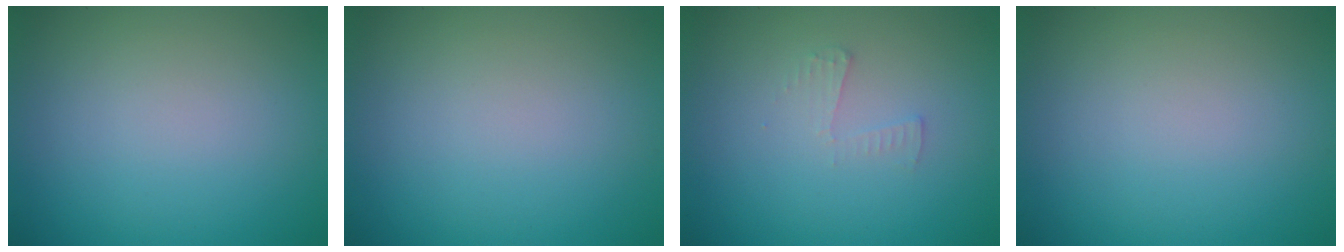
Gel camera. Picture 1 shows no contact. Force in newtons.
{"total": 0.0}
{"total": 1.0, "press": 1.0, "slide": 0.0}
{"total": 0.0}